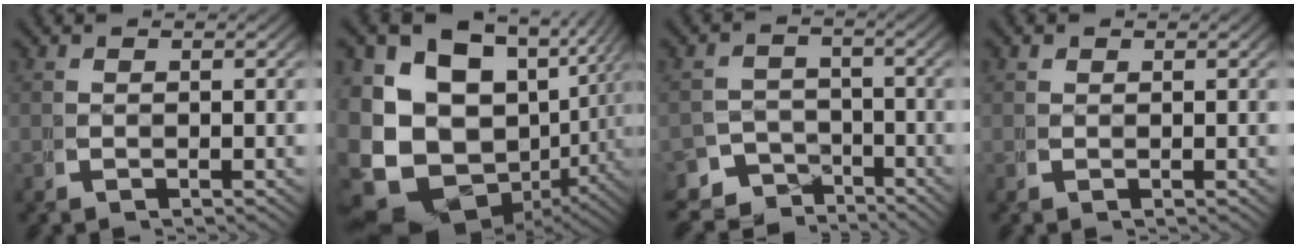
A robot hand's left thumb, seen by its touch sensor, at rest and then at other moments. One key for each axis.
{"total": 20.0, "fx": -1.9, "fy": 14.8, "fz": 13.2, "tx": -0.261, "ty": -0.076, "tz": -0.003}
{"total": 7.1, "fx": -4.2, "fy": 5.4, "fz": 2.1, "tx": -0.010, "ty": -0.038, "tz": -0.067}
{"total": 0.8, "fx": 0.7, "fy": 0.4, "fz": 0.1, "tx": 0.002, "ty": -0.003, "tz": 0.016}